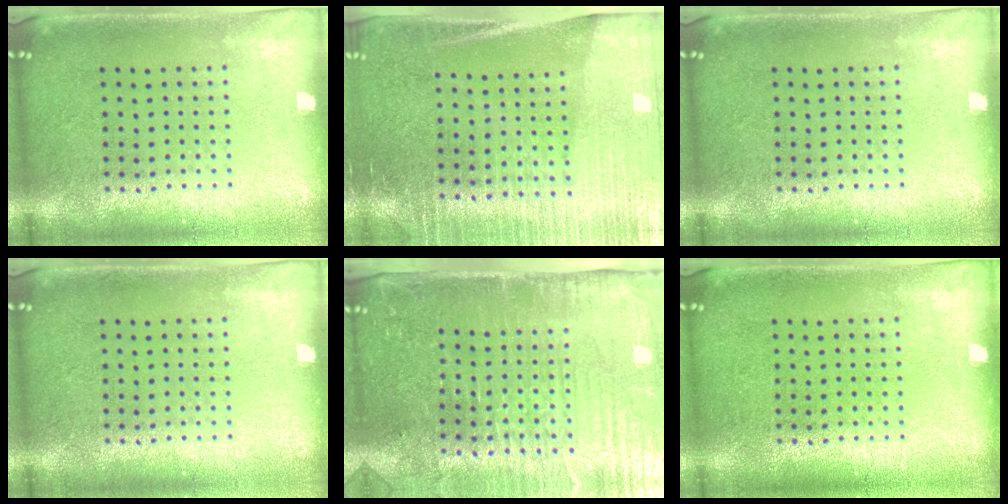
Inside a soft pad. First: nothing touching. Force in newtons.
{"total": 3.4, "press": 3.0, "slide": 1.6}
{"total": 0.0}
{"total": 0.0}
{"total": 5.0, "press": 4.5, "slide": 2.4}
{"total": 0.0}